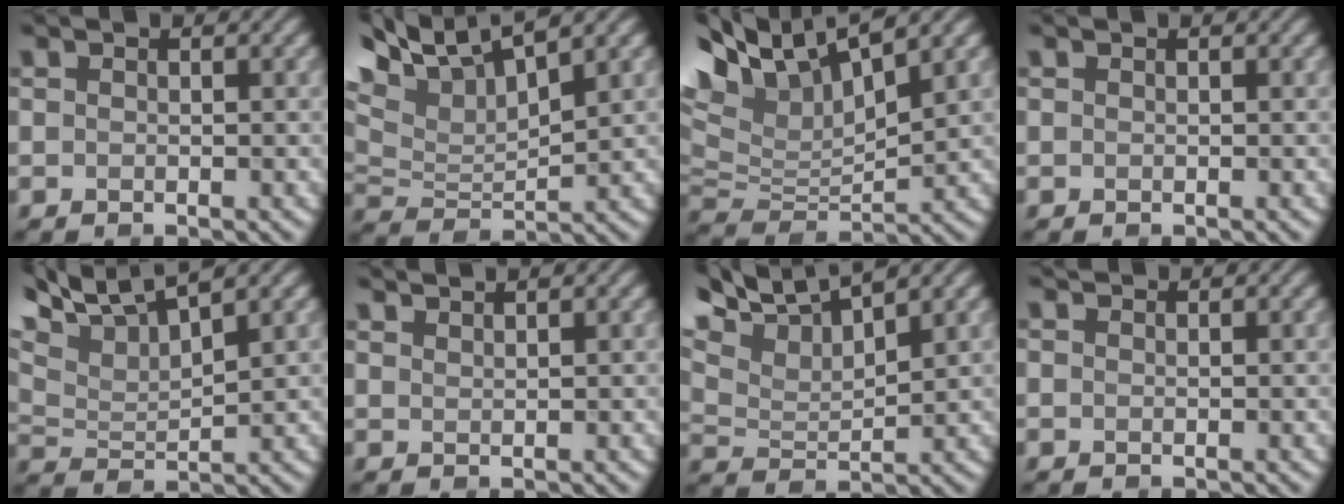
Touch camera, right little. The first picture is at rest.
{"total": 8.9, "force": [5.1, 3.4, 6.4], "torque": [-0.135, 0.021, 0.092]}
{"total": 10.3, "force": [6.7, 3.6, 6.9], "torque": [-0.151, 0.017, 0.121]}
{"total": 0.0}
{"total": 7.1, "force": [5.0, 1.9, 4.6], "torque": [-0.090, 0.023, 0.091]}
{"total": 1.8, "force": [1.7, 0.3, 0.6], "torque": [0.000, 0.003, 0.022]}
{"total": 7.2, "force": [5.3, 2.1, 4.3], "torque": [-0.089, 0.021, 0.093]}
{"total": 0.6, "force": [0.6, 0.0, 0.1], "torque": [-0.006, 0.000, 0.009]}